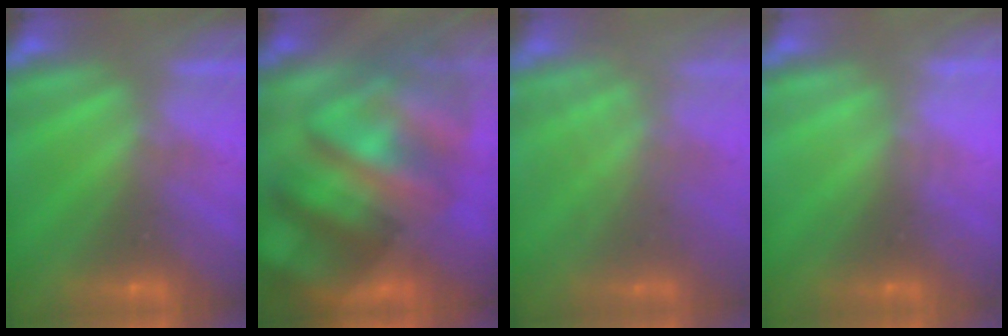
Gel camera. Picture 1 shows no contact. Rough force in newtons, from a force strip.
{"total": 9.4}
{"total": 3.0}
{"total": 2.2}